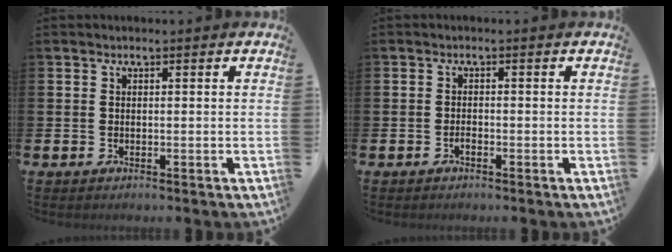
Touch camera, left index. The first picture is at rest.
{"total": 0.7, "force": [-0.5, 0.3, 0.4], "torque": [-0.013, -0.002, -0.009]}